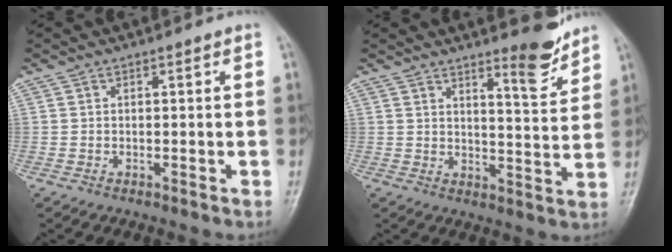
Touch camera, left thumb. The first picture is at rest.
{"total": 7.3, "force": [5.8, 1.3, 4.3], "torque": [-0.050, -0.052, 0.087]}